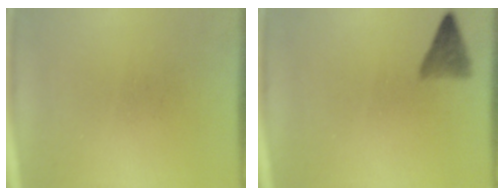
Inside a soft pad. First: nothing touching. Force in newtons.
{"total": 2.8}